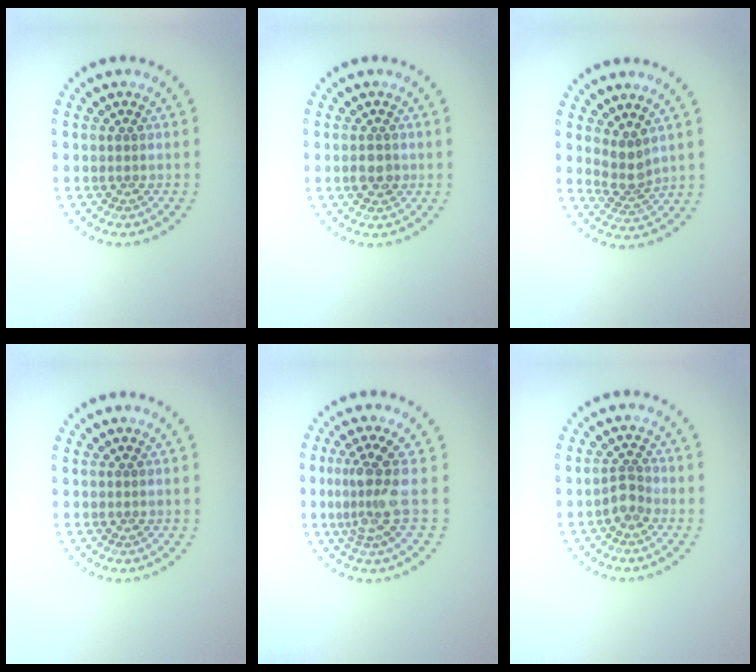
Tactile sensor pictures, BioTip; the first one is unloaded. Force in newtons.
{"total": 1.7, "press": 1.7, "slide": 0.2}
{"total": 2.5, "press": 1.9, "slide": 1.6}
{"total": 0.0}
{"total": 3.4, "press": 2.6, "slide": 2.2}
{"total": 1.8, "press": 1.5, "slide": 1.0}